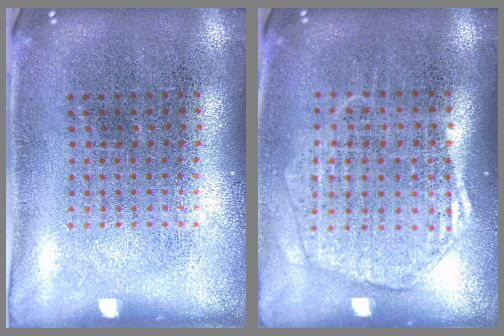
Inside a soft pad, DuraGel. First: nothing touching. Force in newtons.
{"total": 1.7, "press": 1.6, "slide": 0.7}